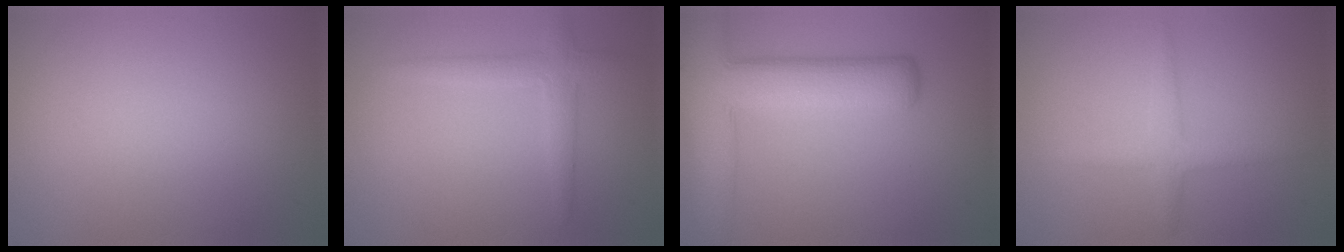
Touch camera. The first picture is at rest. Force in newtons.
{"total": 2.3, "press": 2.3, "slide": 0.1}
{"total": 9.3, "press": 9.2, "slide": 0.5}
{"total": 2.0, "press": 2.0, "slide": 0.1}